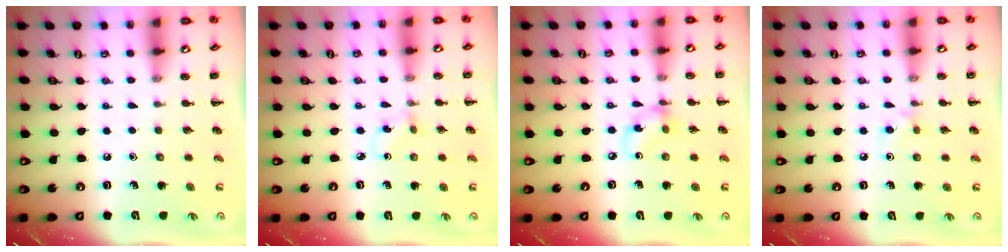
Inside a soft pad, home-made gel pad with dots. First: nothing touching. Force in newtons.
{"total": 2.1, "press": 1.9, "slide": 0.9}
{"total": 7.4, "press": 7.4, "slide": 0.9}
{"total": 4.6, "press": 4.3, "slide": 1.5}